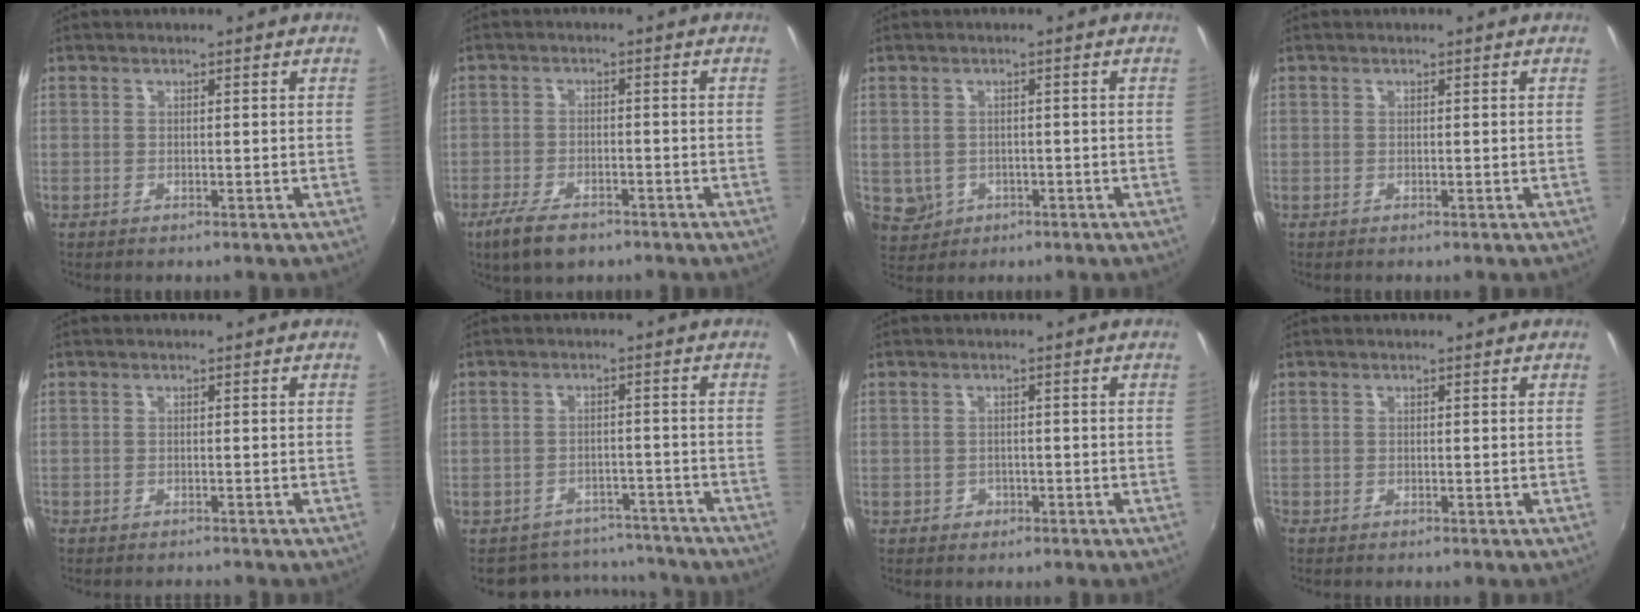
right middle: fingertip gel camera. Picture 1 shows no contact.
{"total": 7.9, "force": [-5.4, 3.6, 4.6], "torque": [-0.119, -0.019, -0.097]}
{"total": 6.4, "force": [-1.1, 5.9, 2.2], "torque": [-0.061, 0.000, 0.000]}
{"total": 0.0}
{"total": 1.8, "force": [-1.6, 0.6, 0.5], "torque": [-0.013, -0.008, -0.023]}
{"total": 10.4, "force": [-8.6, 5.7, 1.5], "torque": [-0.038, 0.034, -0.103]}
{"total": 3.3, "force": [-1.2, 2.9, 0.9], "torque": [-0.020, 0.000, -0.013]}
{"total": 1.1, "force": [-0.8, 0.7, 0.4], "torque": [-0.010, -0.003, -0.015]}